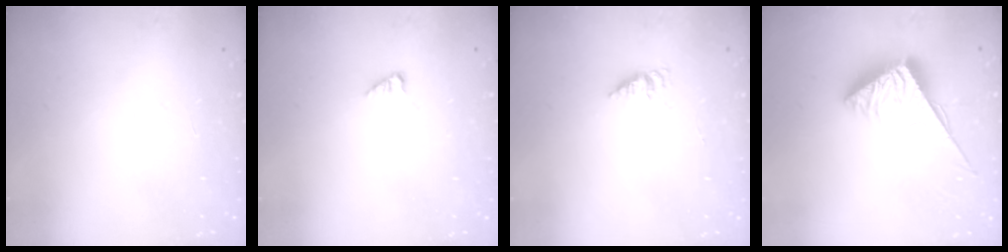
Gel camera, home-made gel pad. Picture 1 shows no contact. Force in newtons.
{"total": 1.0, "press": 0.9, "slide": 0.2}
{"total": 1.1, "press": 1.1, "slide": 0.2}
{"total": 4.0, "press": 4.0, "slide": 0.6}